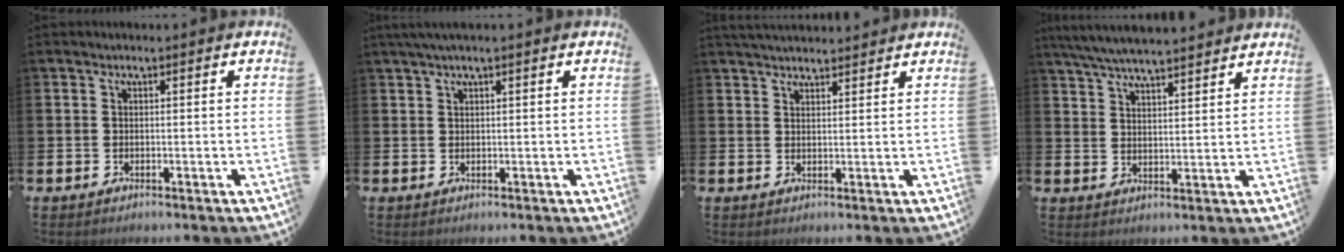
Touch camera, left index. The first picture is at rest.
{"total": 1.5, "force": [1.1, -0.1, 1.1], "torque": [-0.029, 0.007, 0.020]}
{"total": 3.1, "force": [3.1, 0.4, 0.3], "torque": [-0.010, -0.011, 0.056]}
{"total": 6.0, "force": [5.8, 0.2, 1.5], "torque": [-0.054, -0.026, 0.106]}